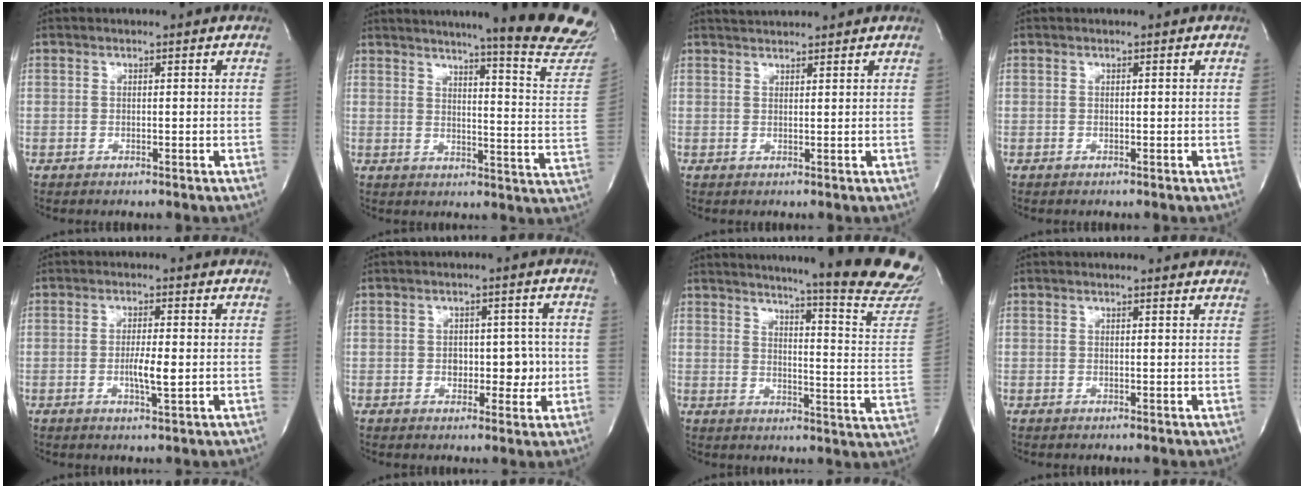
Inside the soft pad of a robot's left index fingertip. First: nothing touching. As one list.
[{"total": 22.5, "force": [19.9, -0.5, 10.5], "torque": [-0.142, -0.110, 0.225]}, {"total": 2.7, "force": [2.7, -0.2, 0.3], "torque": [-0.006, 0.021, 0.047]}, {"total": 0.0}, {"total": 3.1, "force": [-0.6, 0.3, 3.0], "torque": [-0.057, -0.007, -0.011]}, {"total": 4.7, "force": [-0.7, 3.1, 3.5], "torque": [-0.032, 0.007, -0.007]}, {"total": 25.6, "force": [22.6, 0.2, 12.0], "torque": [-0.171, -0.125, 0.258]}, {"total": 3.6, "force": [3.4, 0.6, 0.9], "torque": [-0.014, 0.006, 0.025]}]